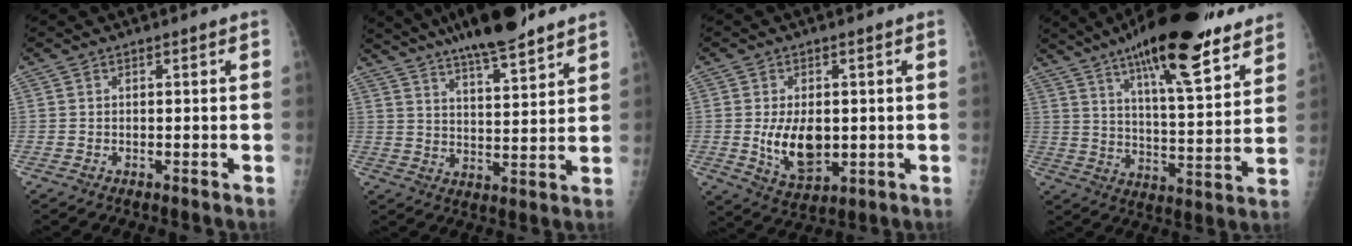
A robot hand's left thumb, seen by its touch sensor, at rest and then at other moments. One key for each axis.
{"total": 14.0, "fx": 11.0, "fy": 2.6, "fz": 8.4, "tx": -0.116, "ty": -0.045, "tz": 0.179}
{"total": 9.0, "fx": -0.4, "fy": 5.2, "fz": 7.3, "tx": -0.108, "ty": -0.015, "tz": 0.007}
{"total": 23.7, "fx": 15.9, "fy": 6.0, "fz": 16.5, "tx": -0.231, "ty": -0.051, "tz": 0.247}